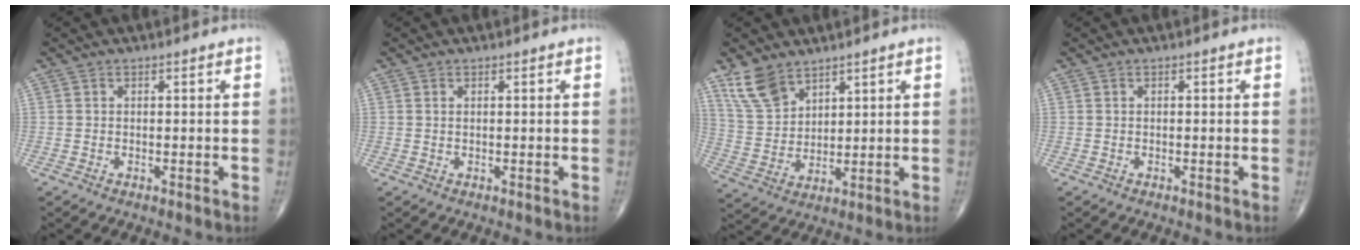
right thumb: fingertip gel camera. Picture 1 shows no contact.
{"total": 0.0}
{"total": 8.4, "force": [6.0, 4.5, 3.8], "torque": [-0.063, -0.025, 0.132]}
{"total": 0.0}